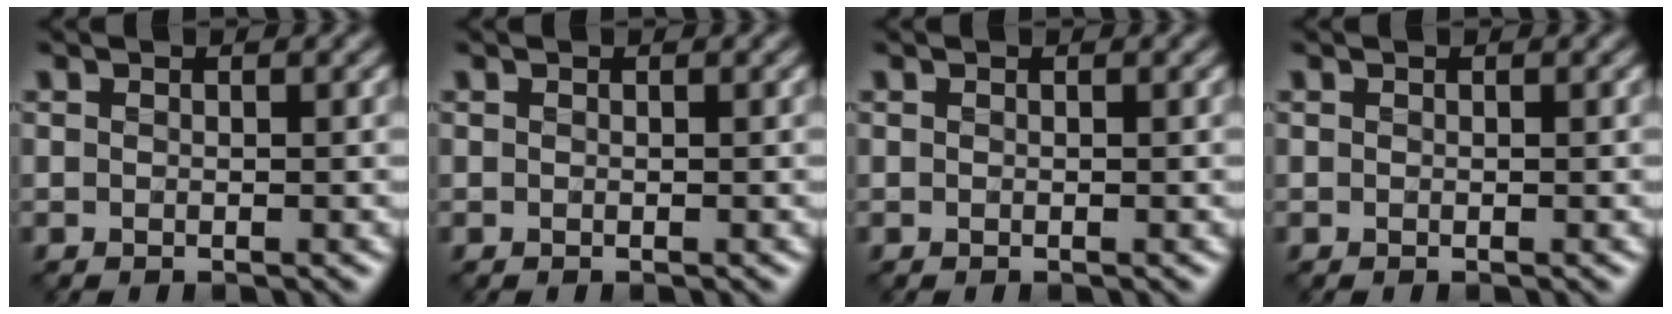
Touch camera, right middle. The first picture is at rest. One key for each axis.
{"total": 0.0}
{"total": 0.0}
{"total": 0.0}